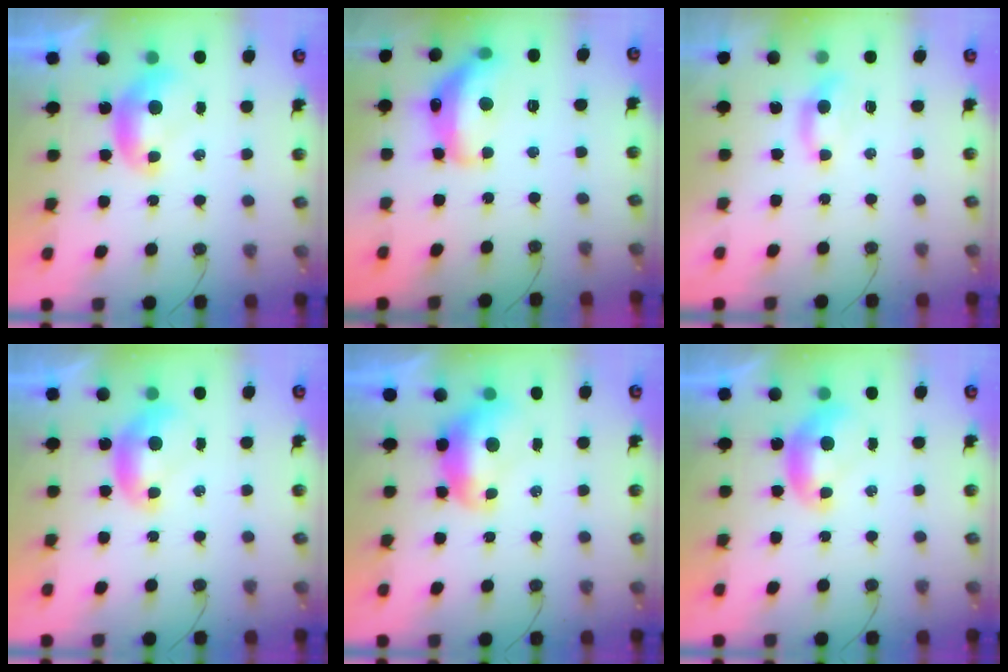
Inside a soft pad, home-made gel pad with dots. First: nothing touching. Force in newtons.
{"total": 10.5, "press": 10.5, "slide": 0.7}
{"total": 0.0}
{"total": 0.0}
{"total": 1.6, "press": 1.4, "slide": 0.7}
{"total": 0.0}